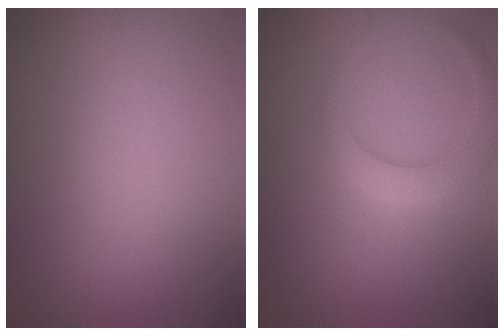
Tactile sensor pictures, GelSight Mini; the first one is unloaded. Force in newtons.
{"total": 2.9, "press": 2.9, "slide": 0.1}